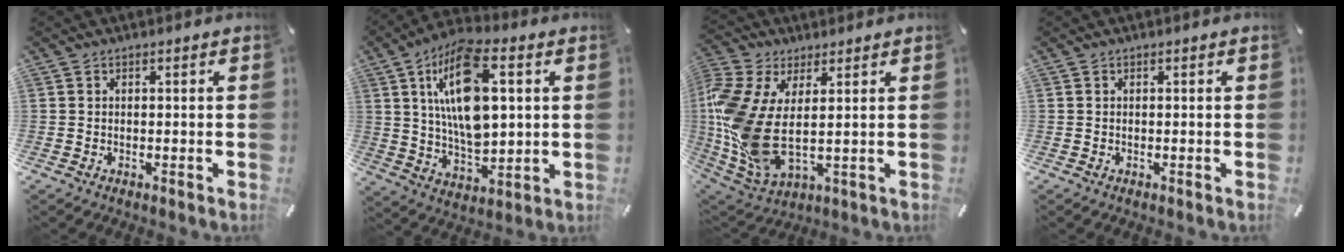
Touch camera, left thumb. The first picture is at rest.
{"total": 17.8, "force": [4.9, 9.4, 14.3], "torque": [-0.286, -0.001, 0.080]}
{"total": 12.2, "force": [1.0, 6.3, 10.4], "torque": [-0.258, -0.040, 0.015]}
{"total": 0.0}